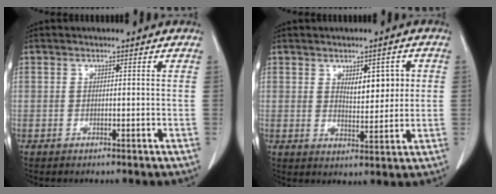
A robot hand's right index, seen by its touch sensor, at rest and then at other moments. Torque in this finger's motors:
{"motor_torque": [0.12, 0.09, 0.08, 0.05]}